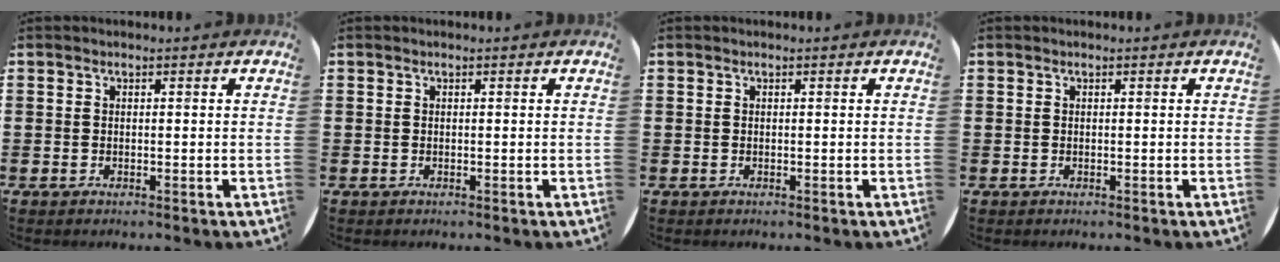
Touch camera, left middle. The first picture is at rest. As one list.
[{"total": 0.0}, {"total": 0.0}, {"total": 0.0}]